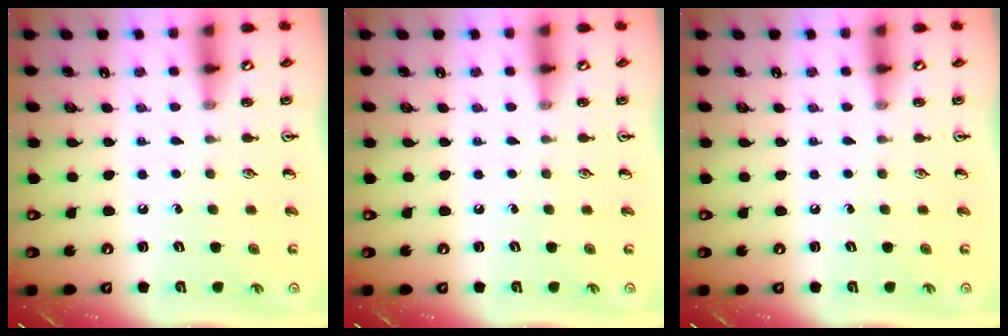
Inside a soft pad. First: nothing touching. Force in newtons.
{"total": 0.0}
{"total": 0.0}